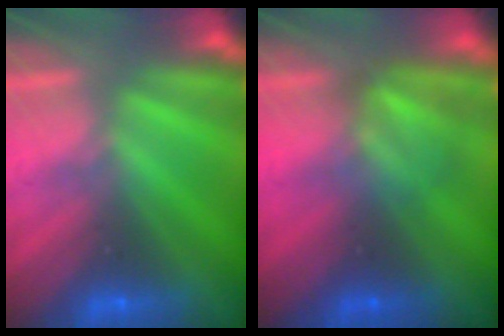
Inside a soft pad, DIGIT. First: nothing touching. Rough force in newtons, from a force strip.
{"total": 3.0}